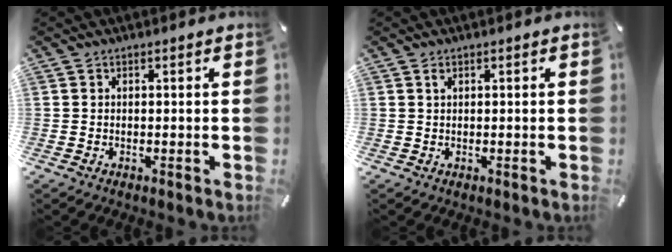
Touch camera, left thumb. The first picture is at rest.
{"total": 0.7, "force": [0.4, 0.3, 0.5], "torque": [-0.011, 0.001, 0.007]}